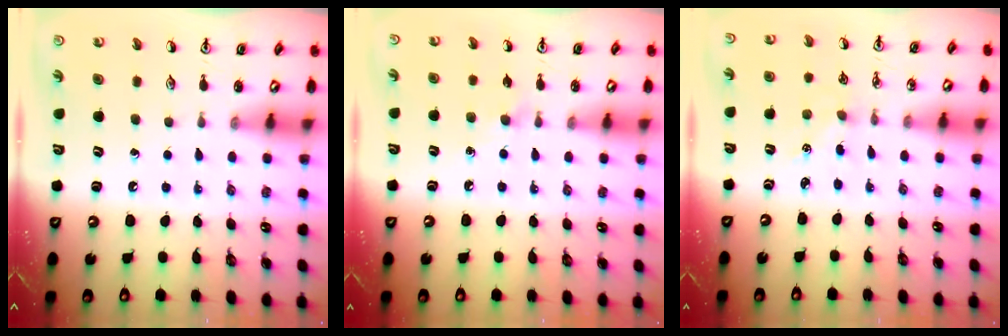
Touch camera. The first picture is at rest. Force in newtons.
{"total": 4.5, "press": 4.4, "slide": 0.7}
{"total": 2.7, "press": 2.7, "slide": 0.4}